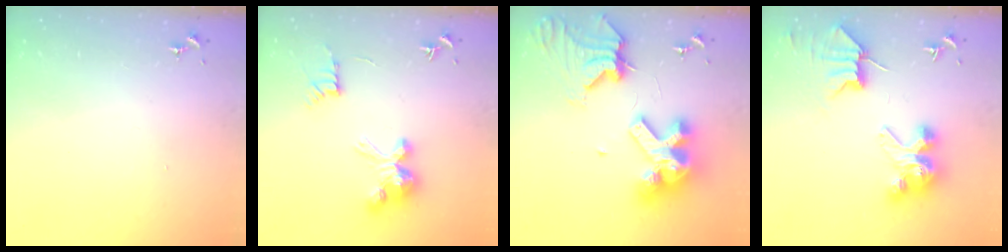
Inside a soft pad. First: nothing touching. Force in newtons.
{"total": 11.7, "press": 11.7, "slide": 0.7}
{"total": 20.0, "press": 19.9, "slide": 2.4}
{"total": 8.9, "press": 8.8, "slide": 1.3}